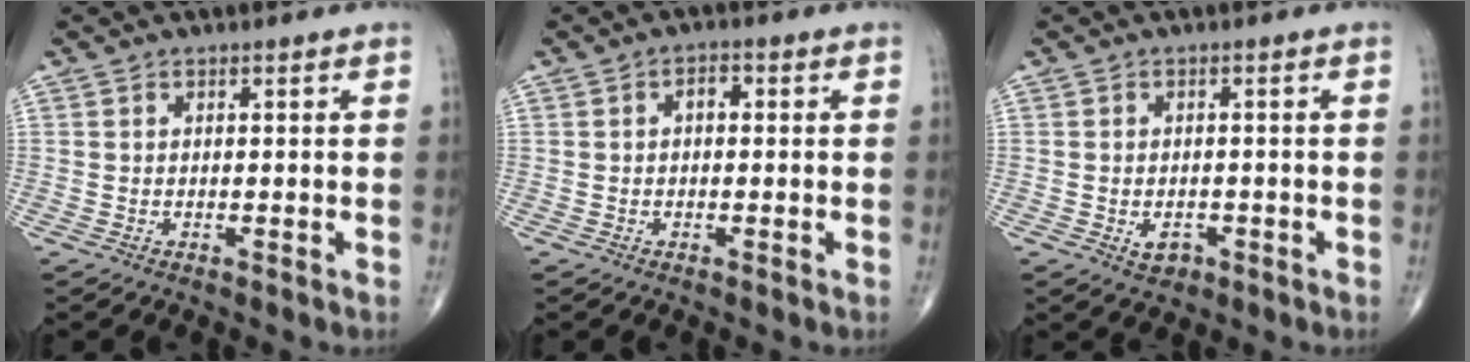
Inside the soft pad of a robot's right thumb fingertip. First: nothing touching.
{"total": 2.1, "force": [0.1, 1.3, 1.6], "torque": [-0.017, 0.008, -0.005]}
{"total": 2.9, "force": [-1.1, 2.1, 1.7], "torque": [-0.020, 0.003, -0.012]}